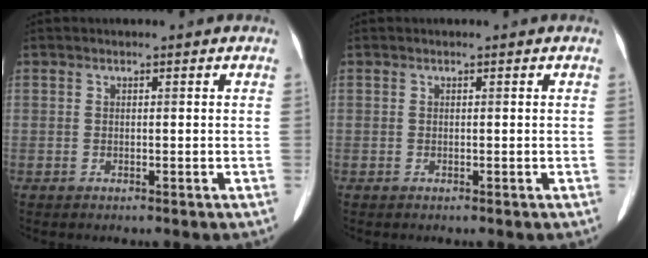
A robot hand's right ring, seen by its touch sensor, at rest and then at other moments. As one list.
[{"total": 0.0}]